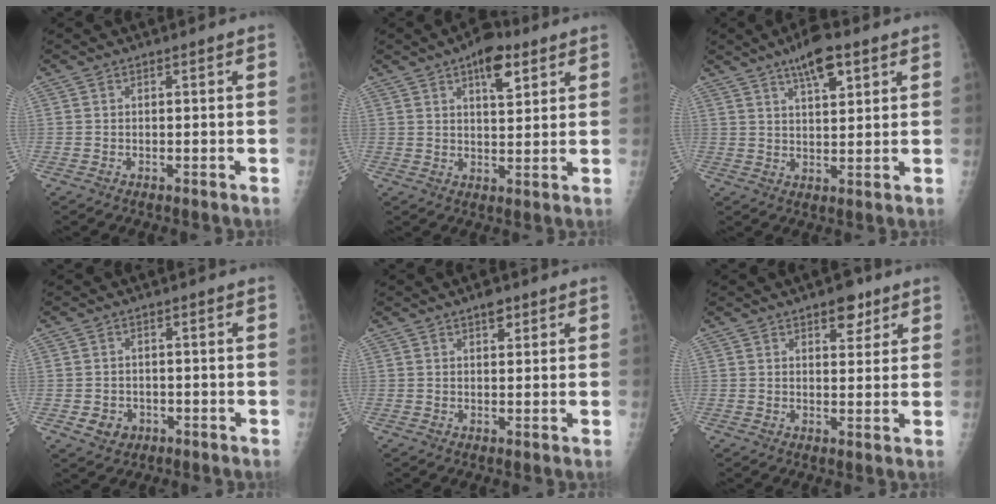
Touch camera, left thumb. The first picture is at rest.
{"total": 7.7, "force": [4.1, 3.4, 5.6], "torque": [-0.062, -0.017, 0.058]}
{"total": 7.9, "force": [4.6, 2.6, 5.9], "torque": [-0.082, -0.019, 0.074]}
{"total": 3.4, "force": [-1.2, 2.9, 1.1], "torque": [-0.005, 0.004, -0.009]}
{"total": 2.5, "force": [1.6, 1.2, 1.5], "torque": [-0.011, -0.007, 0.024]}
{"total": 4.8, "force": [2.9, 2.4, 2.9], "torque": [-0.015, -0.015, 0.038]}